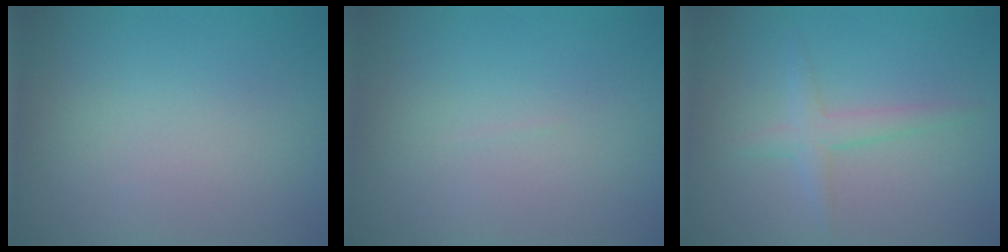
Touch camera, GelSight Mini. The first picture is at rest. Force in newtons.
{"total": 0.0}
{"total": 1.9, "press": 1.9, "slide": 0.1}